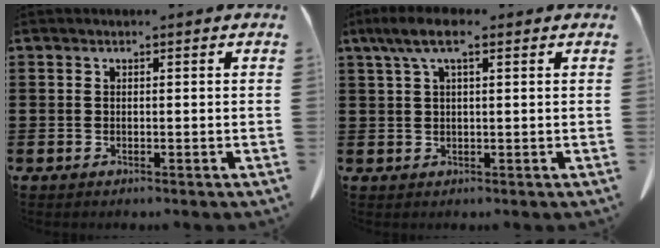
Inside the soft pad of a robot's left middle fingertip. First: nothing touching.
{"total": 5.2, "force": [2.4, 1.3, 4.4], "torque": [-0.090, 0.008, 0.041]}